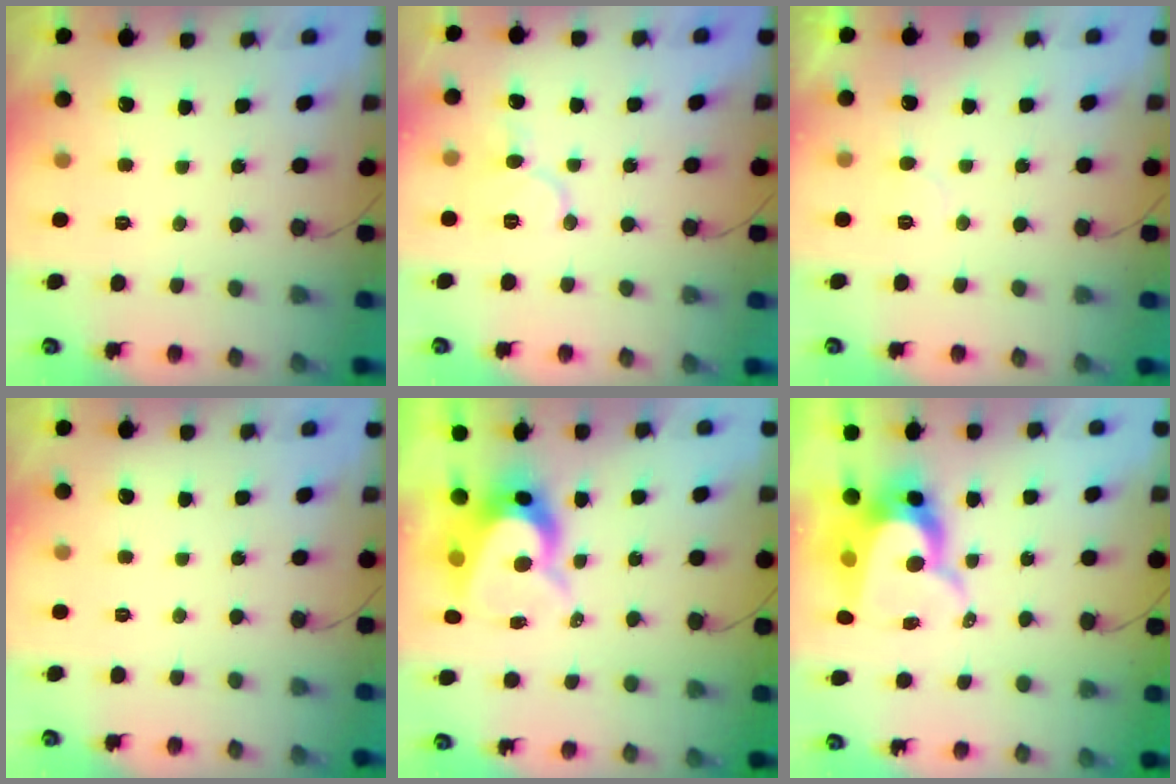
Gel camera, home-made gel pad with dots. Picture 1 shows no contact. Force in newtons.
{"total": 8.4, "press": 8.3, "slide": 0.9}
{"total": 3.6, "press": 3.5, "slide": 0.4}
{"total": 0.0}
{"total": 9.7, "press": 9.6, "slide": 0.8}
{"total": 11.0, "press": 10.9, "slide": 0.9}